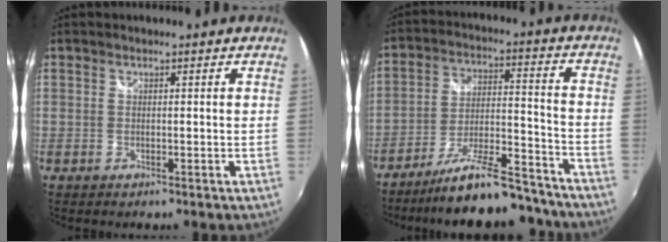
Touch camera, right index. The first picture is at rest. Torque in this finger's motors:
{"motor_torque": [1.29, -0.86, 0.53, 0.11]}